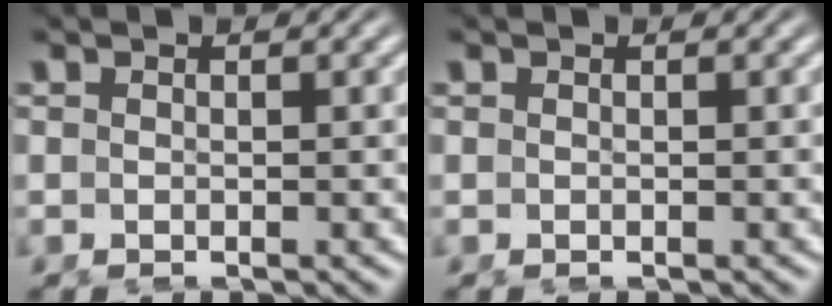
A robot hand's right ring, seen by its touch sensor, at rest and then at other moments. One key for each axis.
{"total": 0.0}